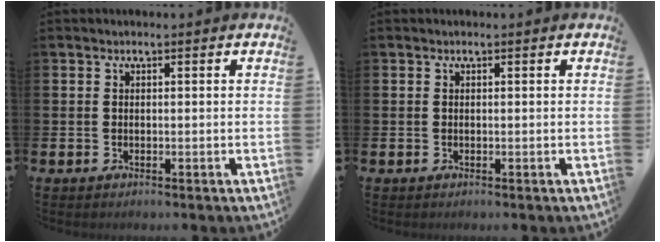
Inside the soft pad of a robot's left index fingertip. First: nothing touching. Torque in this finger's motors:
{"motor_torque": [0.00, 0.00, -0.01, 0.01]}